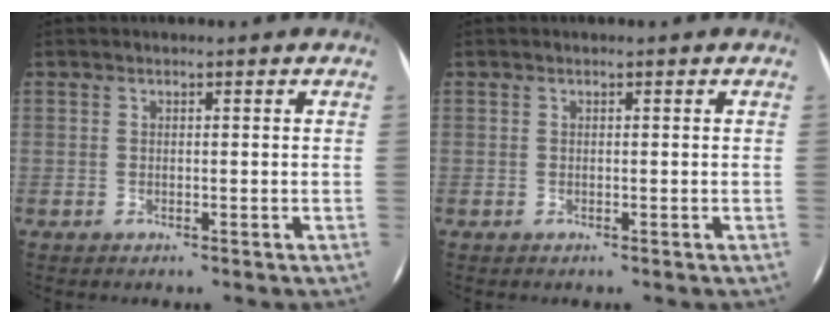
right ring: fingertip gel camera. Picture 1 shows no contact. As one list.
[{"total": 0.0}]